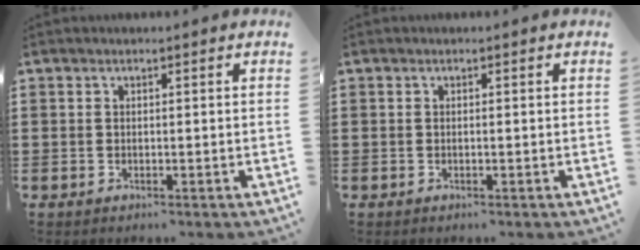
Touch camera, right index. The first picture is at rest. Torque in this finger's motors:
{"motor_torque": [0.33, 0.33, 0.02, 0.00]}